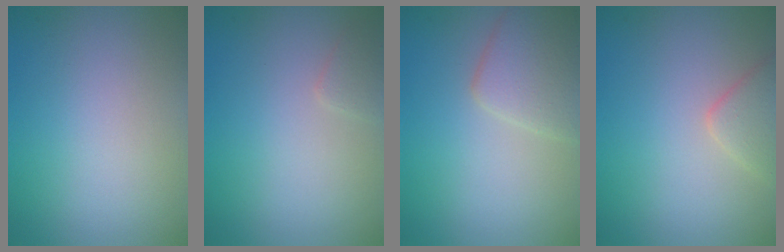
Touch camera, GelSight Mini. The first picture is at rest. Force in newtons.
{"total": 0.9, "press": 0.9, "slide": 0.1}
{"total": 3.7, "press": 3.7, "slide": 0.2}
{"total": 2.2, "press": 2.2, "slide": 0.2}